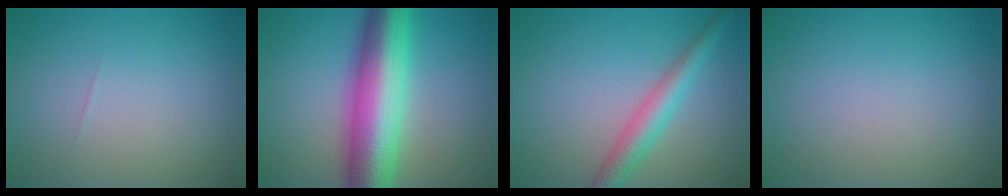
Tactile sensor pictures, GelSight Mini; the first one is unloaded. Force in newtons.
{"total": 11.4, "press": 11.4, "slide": 0.2}
{"total": 3.5, "press": 3.5, "slide": 0.1}
{"total": 0.0}